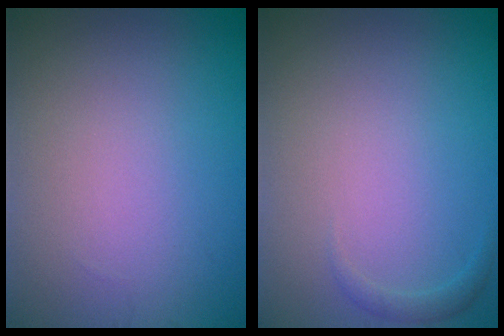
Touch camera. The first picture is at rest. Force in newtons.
{"total": 0.8, "press": 0.8, "slide": 0.1}